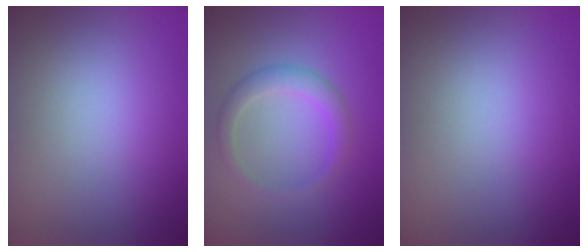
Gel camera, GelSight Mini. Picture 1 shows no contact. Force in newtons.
{"total": 2.2, "press": 2.2, "slide": 0.1}
{"total": 0.0}